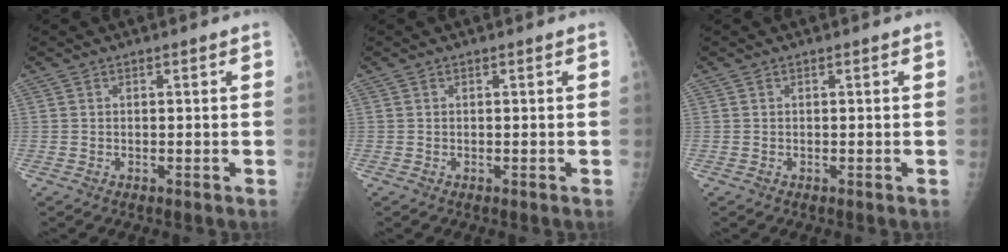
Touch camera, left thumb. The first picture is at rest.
{"total": 0.0}
{"total": 0.0}